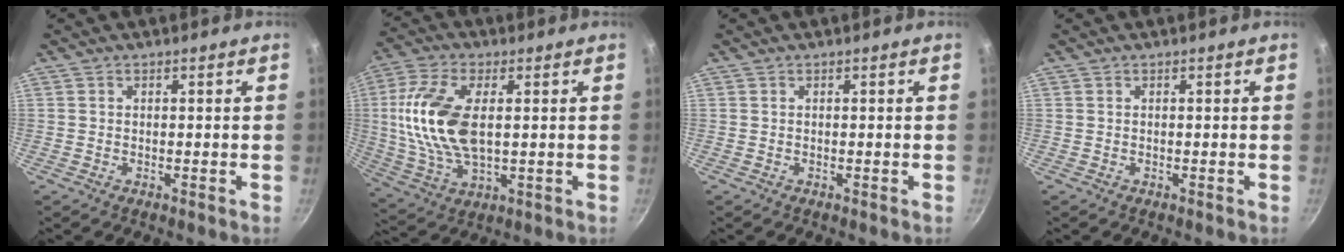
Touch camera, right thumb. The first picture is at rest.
{"total": 15.8, "force": [1.9, 8.2, 13.4], "torque": [-0.266, 0.001, 0.036]}
{"total": 0.0}
{"total": 0.0}